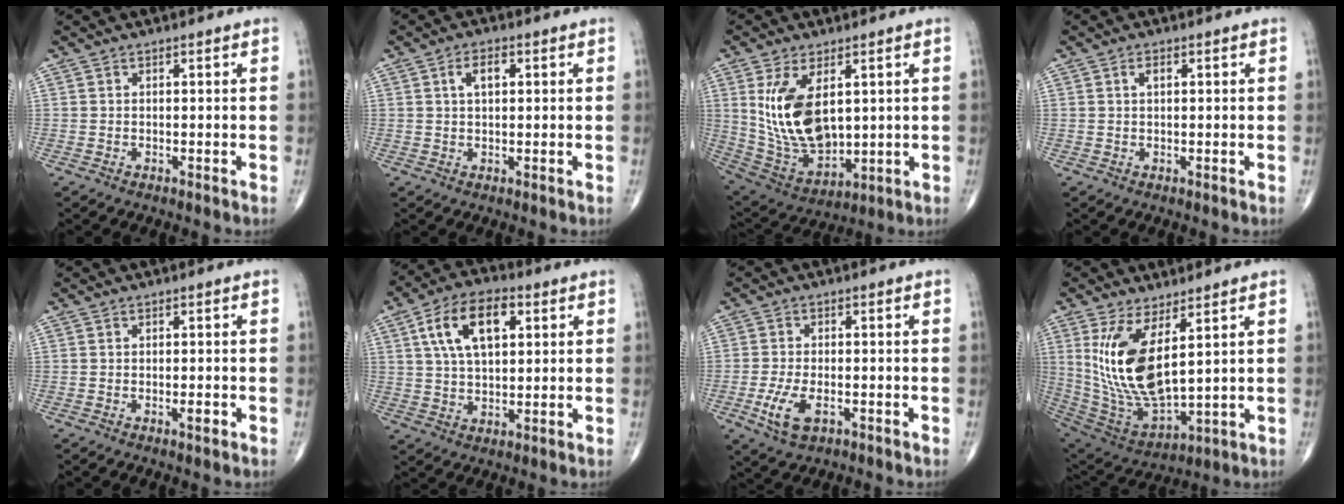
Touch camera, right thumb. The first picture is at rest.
{"total": 3.7, "force": [1.1, 1.9, 3.0], "torque": [-0.051, 0.004, 0.018]}
{"total": 15.5, "force": [3.3, 8.5, 12.6], "torque": [-0.223, -0.019, 0.085]}
{"total": 1.5, "force": [0.5, 0.7, 1.2], "torque": [-0.023, 0.002, 0.008]}
{"total": 1.3, "force": [-0.5, 0.4, 1.1], "torque": [-0.013, -0.001, -0.010]}
{"total": 12.6, "force": [4.1, 6.7, 9.9], "torque": [-0.167, 0.005, 0.069]}
{"total": 6.1, "force": [-2.3, 3.0, 4.8], "torque": [-0.100, 0.000, -0.038]}
{"total": 15.9, "force": [4.9, 6.5, 13.7], "torque": [-0.271, -0.036, 0.116]}